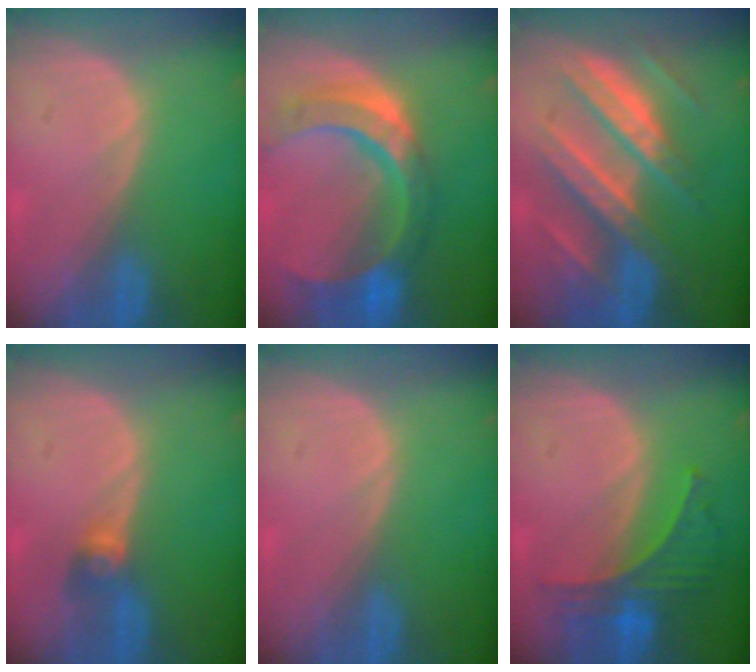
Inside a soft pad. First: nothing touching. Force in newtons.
{"total": 11.2, "press": 9.4, "slide": 6.0}
{"total": 11.0, "press": 11.0, "slide": 1.1}
{"total": 2.7, "press": 2.6, "slide": 0.5}
{"total": 0.0}
{"total": 6.2, "press": 6.0, "slide": 1.4}